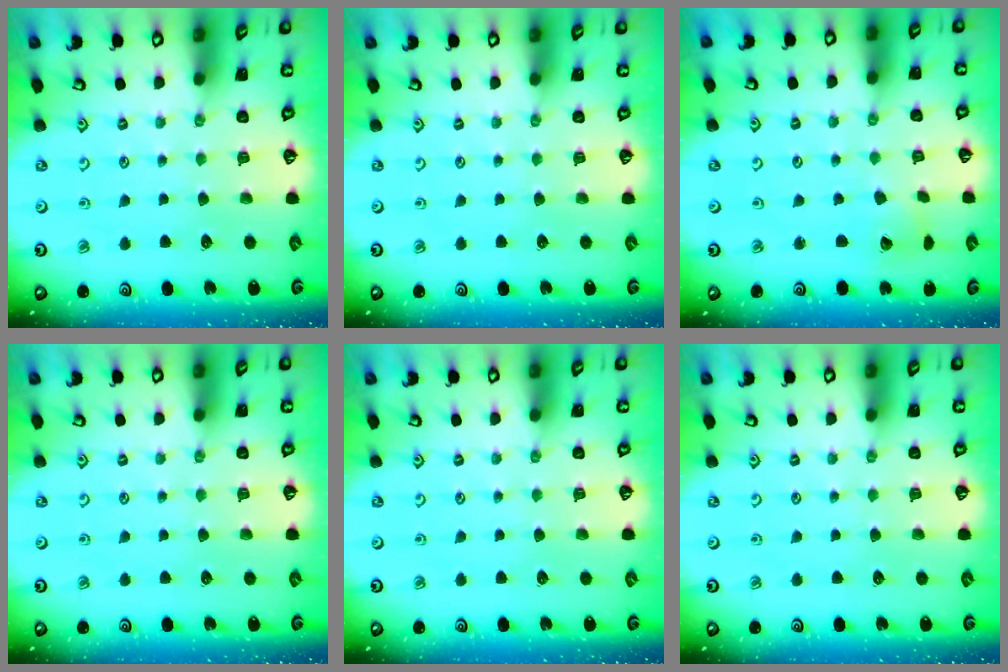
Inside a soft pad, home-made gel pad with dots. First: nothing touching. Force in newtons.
{"total": 0.0}
{"total": 3.7, "press": 3.7, "slide": 0.5}
{"total": 0.0}
{"total": 0.0}
{"total": 0.0}